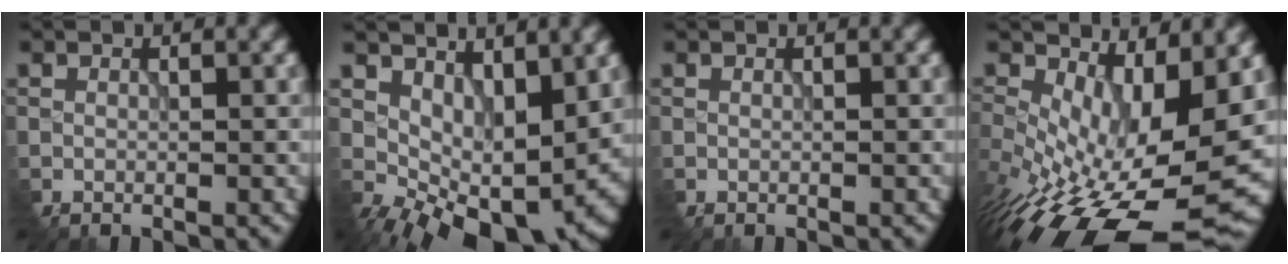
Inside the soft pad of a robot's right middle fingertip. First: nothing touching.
{"total": 10.0, "force": [0.9, 6.1, 7.9], "torque": [-0.109, -0.024, 0.044]}
{"total": 0.0}
{"total": 12.9, "force": [-2.6, 6.8, 10.7], "torque": [-0.175, -0.038, -0.026]}